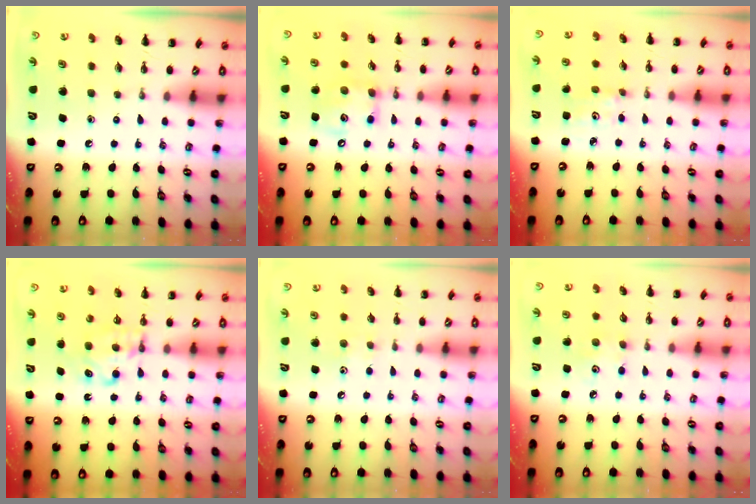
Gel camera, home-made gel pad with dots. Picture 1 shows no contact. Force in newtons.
{"total": 9.7, "press": 9.7, "slide": 0.8}
{"total": 1.8, "press": 1.7, "slide": 0.6}
{"total": 6.0, "press": 6.0, "slide": 0.7}
{"total": 4.5, "press": 4.4, "slide": 1.2}
{"total": 3.5, "press": 3.3, "slide": 0.9}